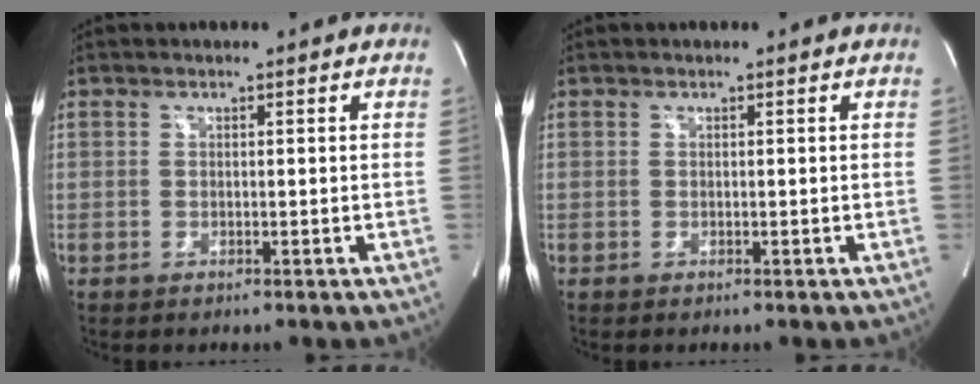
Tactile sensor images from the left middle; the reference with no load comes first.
{"total": 0.0}